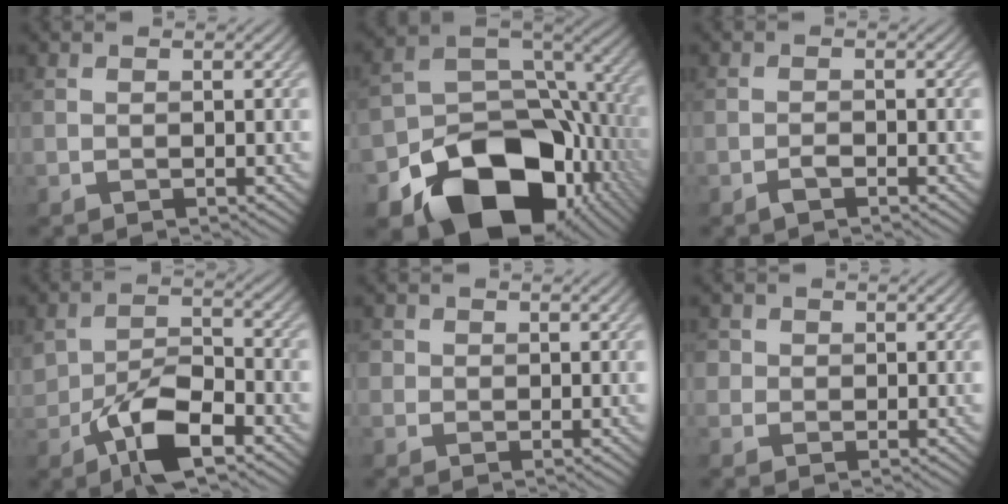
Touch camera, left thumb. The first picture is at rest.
{"total": 18.3, "force": [-9.5, 12.3, 9.6], "torque": [-0.165, -0.056, -0.137]}
{"total": 1.4, "force": [-1.2, 0.3, 0.7], "torque": [-0.013, -0.001, -0.025]}
{"total": 8.2, "force": [-4.0, 4.1, 5.9], "torque": [-0.113, -0.003, -0.077]}
{"total": 1.0, "force": [0.1, 1.0, 0.2], "torque": [0.000, -0.002, -0.002]}
{"total": 1.6, "force": [0.3, 1.5, 0.3], "torque": [-0.002, -0.001, 0.001]}